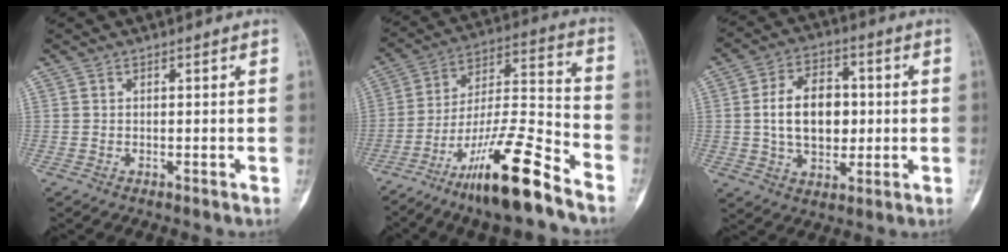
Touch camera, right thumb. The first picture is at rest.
{"total": 18.5, "force": [-12.5, 2.9, 13.4], "torque": [-0.250, 0.079, -0.218]}
{"total": 12.6, "force": [0.4, 8.4, 9.3], "torque": [-0.129, 0.010, 0.010]}